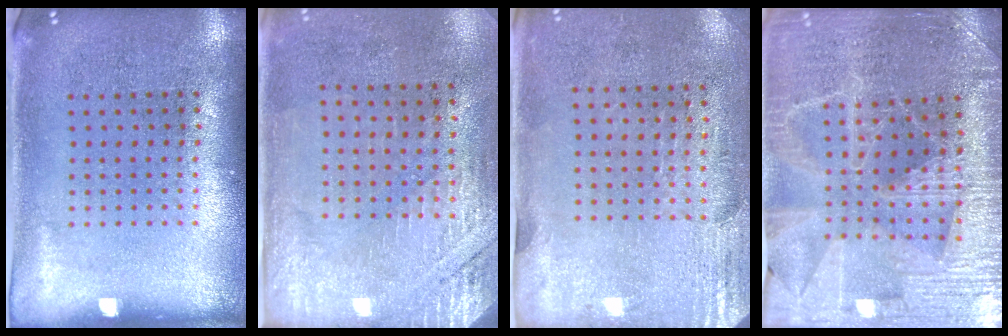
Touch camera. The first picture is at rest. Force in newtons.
{"total": 2.7, "press": 2.4, "slide": 1.2}
{"total": 2.9, "press": 2.5, "slide": 1.5}
{"total": 3.6, "press": 3.5, "slide": 0.7}